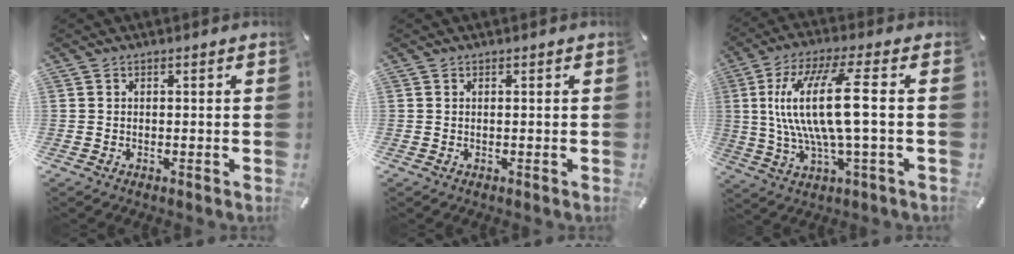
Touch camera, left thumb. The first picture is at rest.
{"total": 0.0}
{"total": 17.1, "force": [1.8, 3.5, 16.7], "torque": [-0.357, -0.012, 0.011]}